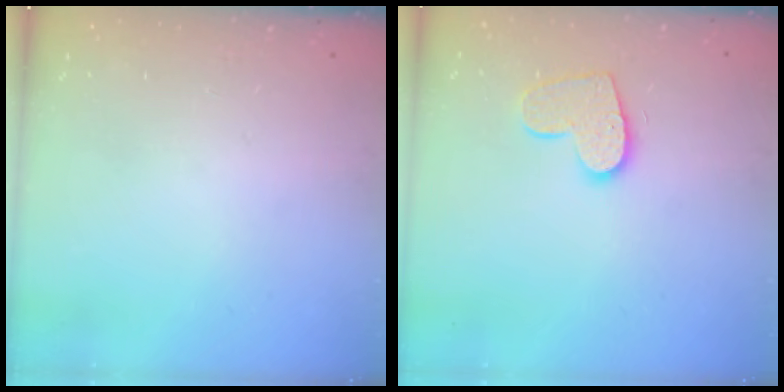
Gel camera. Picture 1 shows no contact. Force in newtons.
{"total": 10.6, "press": 10.5, "slide": 0.8}